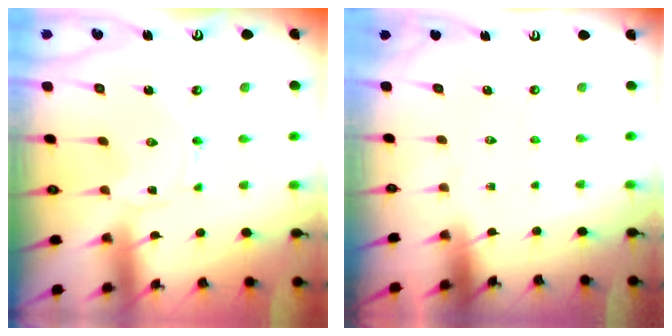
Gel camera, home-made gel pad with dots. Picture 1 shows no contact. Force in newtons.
{"total": 0.0}